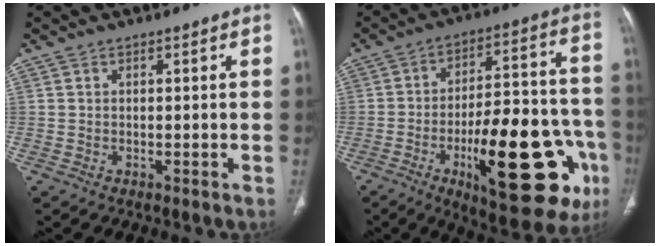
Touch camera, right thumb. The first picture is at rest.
{"total": 28.5, "force": [-10.0, 10.2, 24.6], "torque": [-0.313, 0.037, -0.128]}